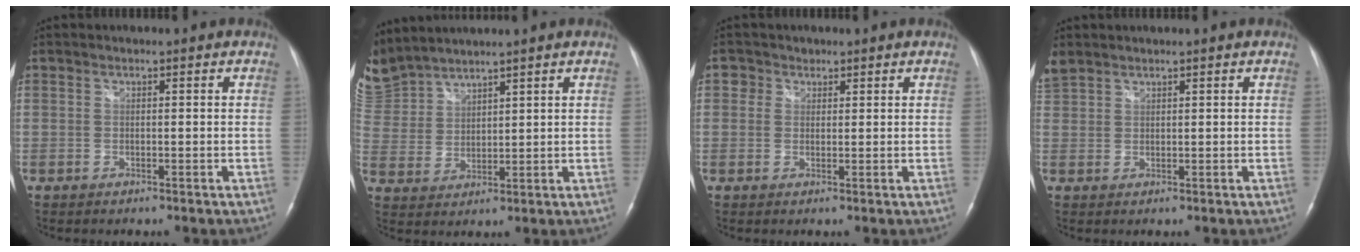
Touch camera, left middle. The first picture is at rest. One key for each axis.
{"total": 9.9, "fx": 9.3, "fy": 3.0, "fz": 1.6, "tx": -0.059, "ty": 0.017, "tz": 0.205}
{"total": 2.1, "fx": 1.0, "fy": 1.9, "fz": 0.2, "tx": 0.002, "ty": 0.003, "tz": 0.012}
{"total": 3.2, "fx": 2.7, "fy": 1.4, "fz": 0.8, "tx": -0.034, "ty": 0.021, "tz": 0.062}